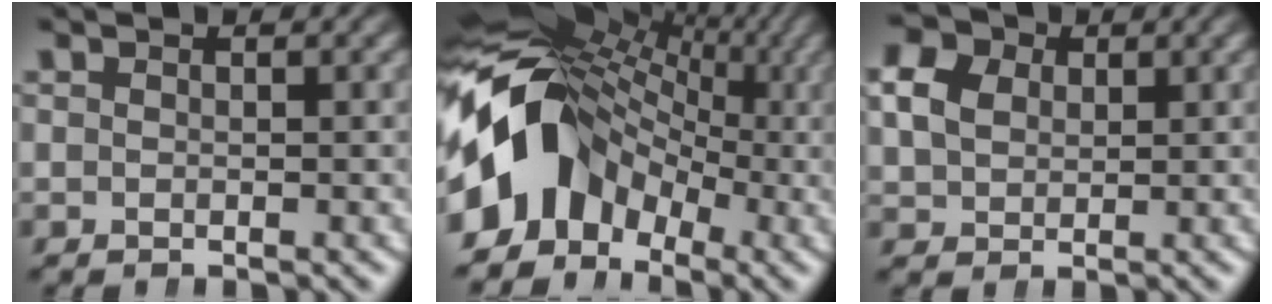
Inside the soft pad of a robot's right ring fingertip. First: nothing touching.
{"total": 18.3, "force": [0.0, 13.3, 12.6], "torque": [-0.206, 0.015, -0.016]}
{"total": 6.3, "force": [2.3, 5.3, 2.6], "torque": [-0.059, 0.007, 0.036]}